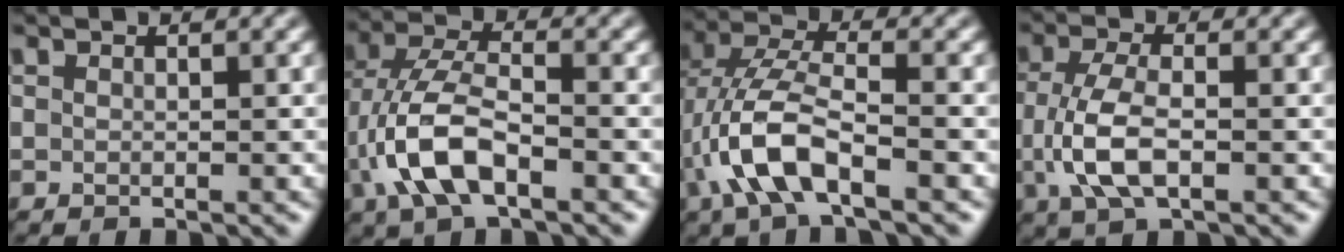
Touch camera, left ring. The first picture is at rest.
{"total": 7.3, "force": [-2.7, 3.2, 6.0], "torque": [-0.133, 0.006, -0.058]}
{"total": 6.7, "force": [-2.7, 2.5, 5.6], "torque": [-0.122, 0.007, -0.058]}
{"total": 5.1, "force": [-1.0, 2.2, 4.5], "torque": [-0.106, -0.002, -0.021]}